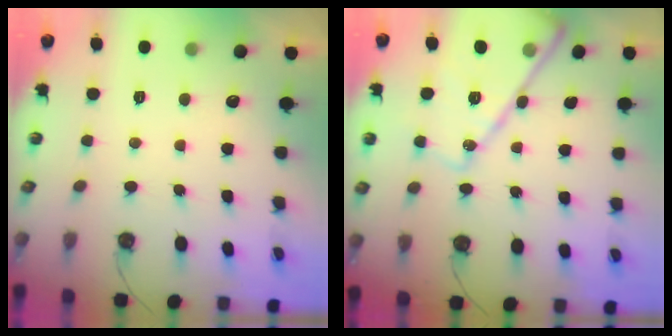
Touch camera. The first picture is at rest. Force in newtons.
{"total": 17.4, "press": 17.3, "slide": 1.7}